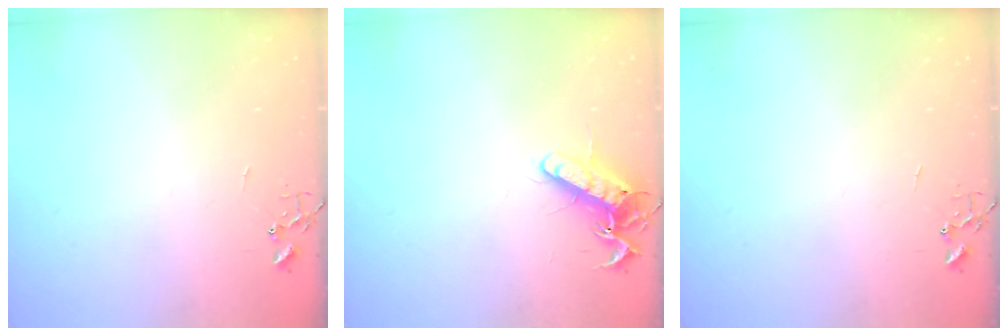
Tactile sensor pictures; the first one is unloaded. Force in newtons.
{"total": 13.6, "press": 13.6, "slide": 1.4}
{"total": 0.0}